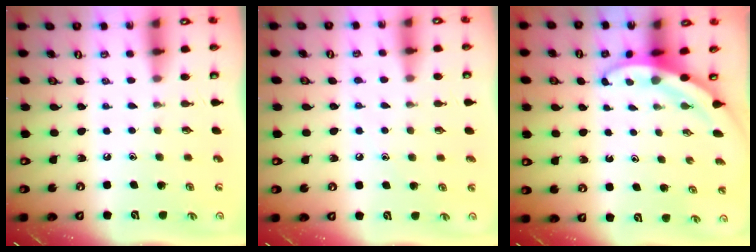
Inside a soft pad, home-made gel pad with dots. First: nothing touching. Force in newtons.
{"total": 4.5, "press": 4.4, "slide": 0.7}
{"total": 3.7, "press": 3.7, "slide": 0.1}